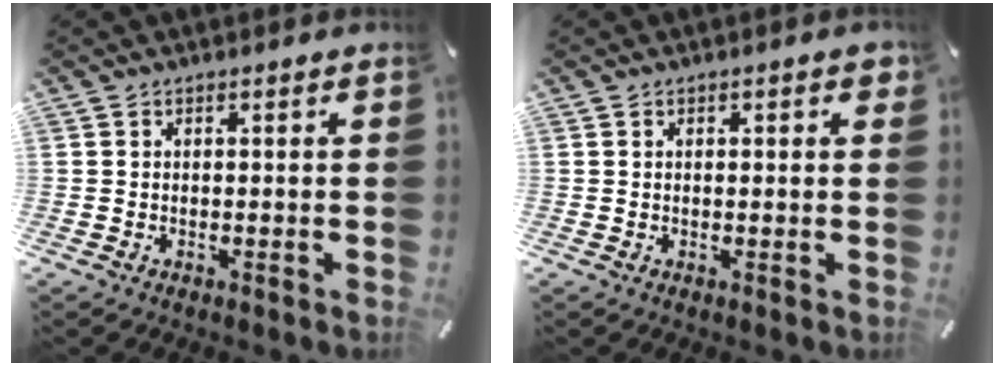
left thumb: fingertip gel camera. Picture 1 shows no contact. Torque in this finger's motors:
{"motor_torque": [0.28, -0.34, 0.02, 0.09, -0.02]}